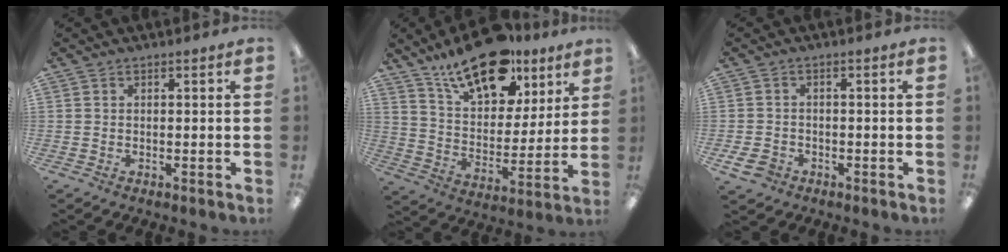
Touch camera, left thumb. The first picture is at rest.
{"total": 19.9, "force": [14.1, 9.3, 10.4], "torque": [-0.171, -0.075, 0.245]}
{"total": 3.7, "force": [-2.2, 2.5, 1.7], "torque": [-0.037, 0.009, -0.041]}